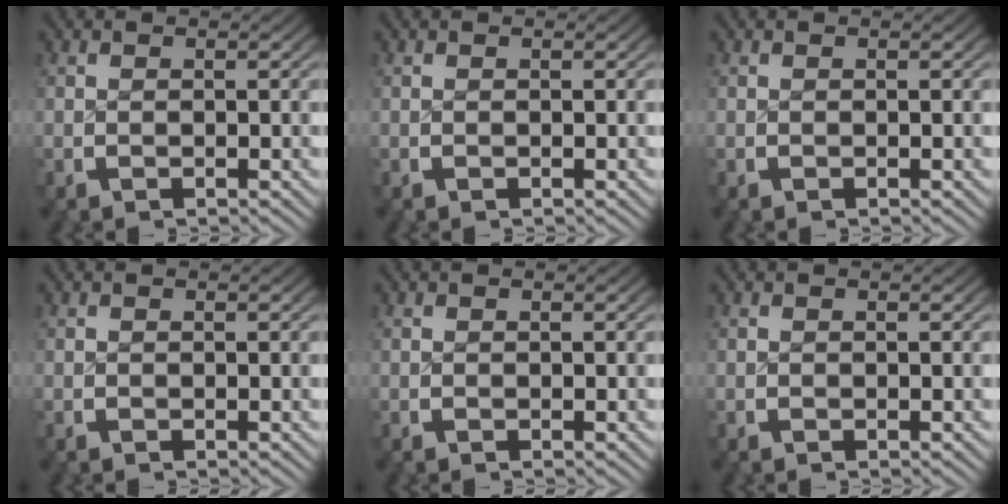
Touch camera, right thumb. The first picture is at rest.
{"total": 0.0}
{"total": 0.0}
{"total": 0.0}
{"total": 0.0}
{"total": 0.0}